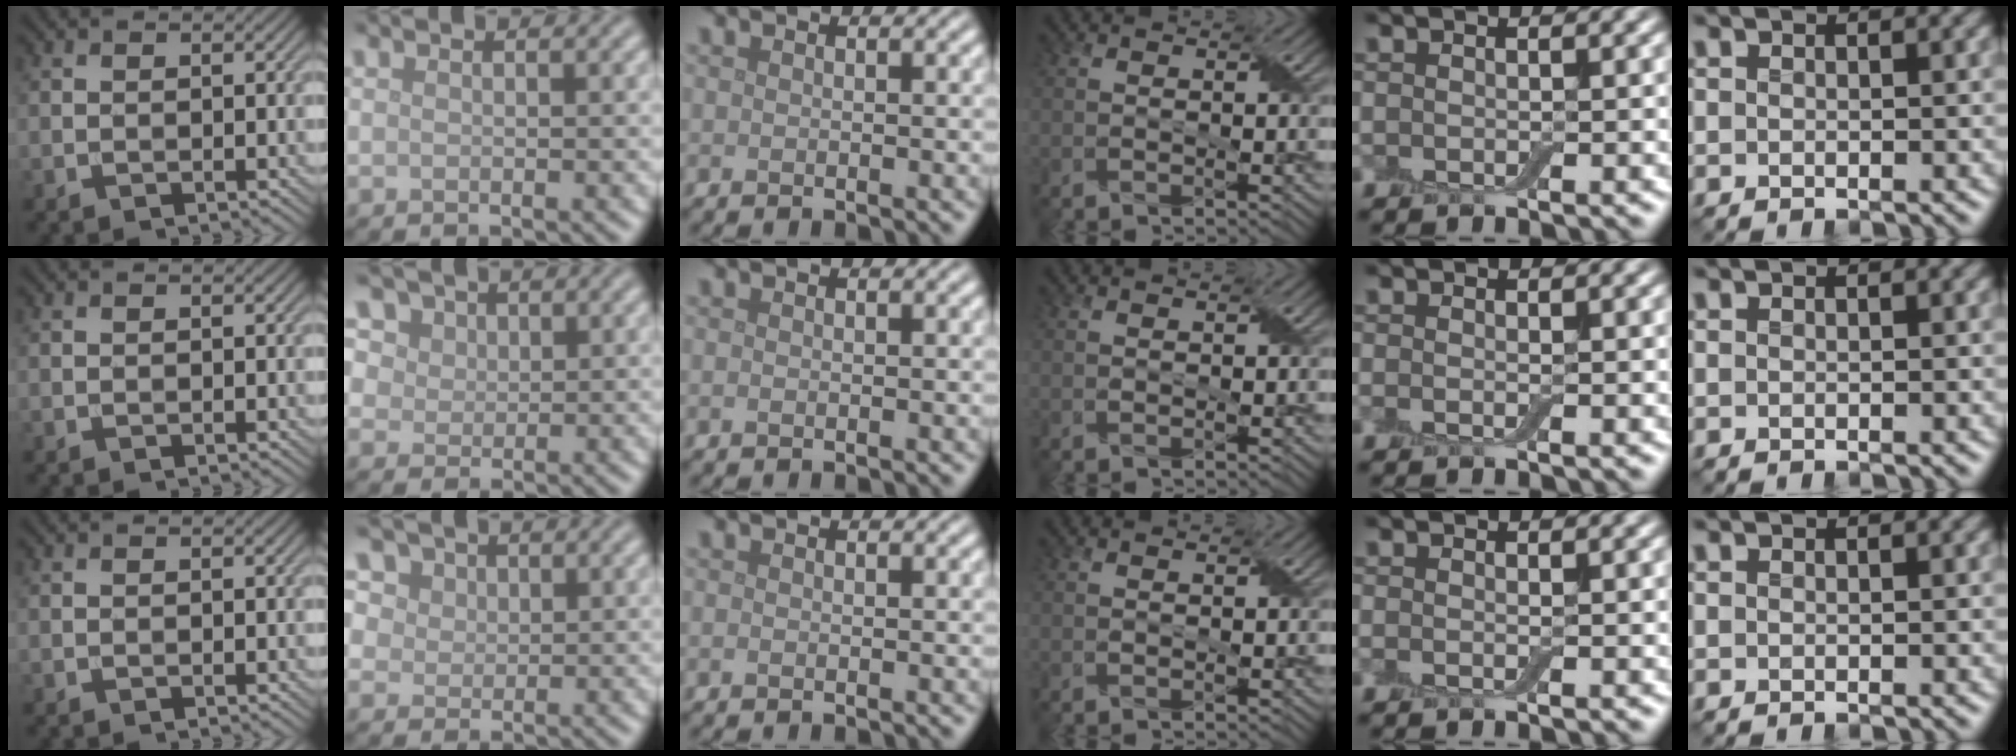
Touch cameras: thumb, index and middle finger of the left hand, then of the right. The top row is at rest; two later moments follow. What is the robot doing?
{"motion": "fold", "object": "cloth"}